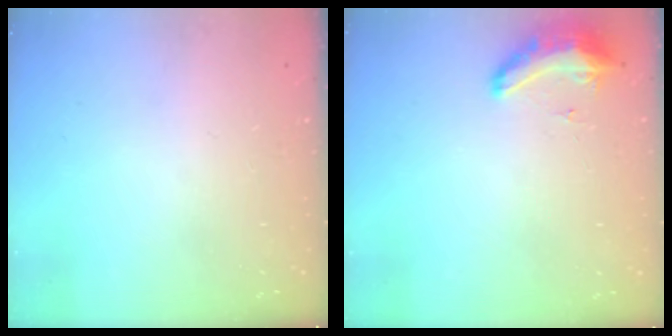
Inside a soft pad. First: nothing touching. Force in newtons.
{"total": 9.0, "press": 8.7, "slide": 2.3}